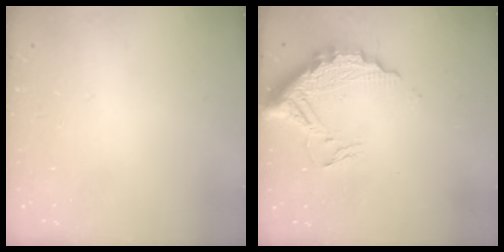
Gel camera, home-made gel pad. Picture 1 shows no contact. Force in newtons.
{"total": 11.4, "press": 11.4, "slide": 0.9}